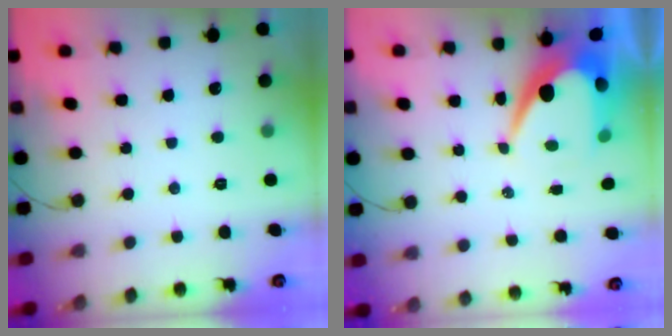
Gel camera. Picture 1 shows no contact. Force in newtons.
{"total": 9.5, "press": 9.5, "slide": 0.6}